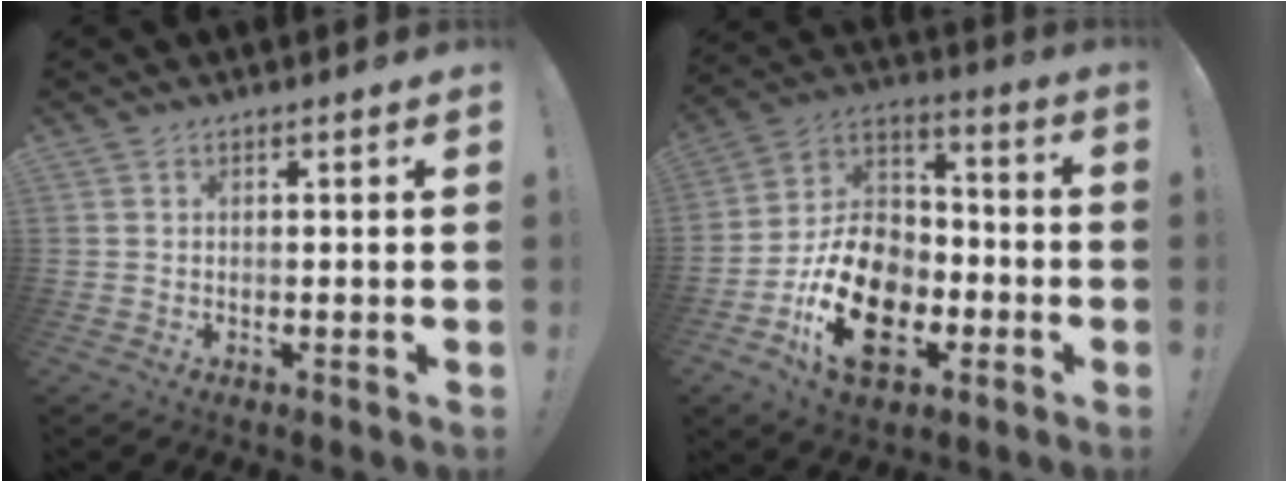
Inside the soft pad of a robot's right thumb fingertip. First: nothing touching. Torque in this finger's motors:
{"motor_torque": [2.40, 2.58, 1.39, -1.38, 0.16]}